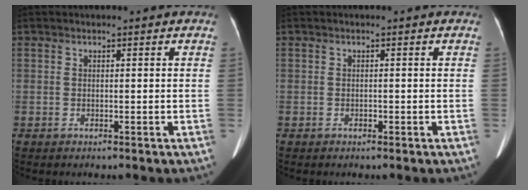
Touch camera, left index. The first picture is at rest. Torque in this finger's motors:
{"motor_torque": [0.07, 0.03, -0.02, -0.01]}